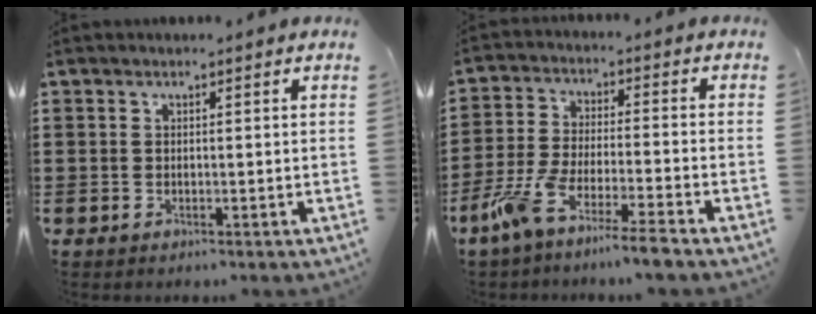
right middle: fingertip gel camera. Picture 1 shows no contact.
{"total": 7.4, "force": [-6.3, -0.7, 3.8], "torque": [-0.094, -0.021, -0.128]}